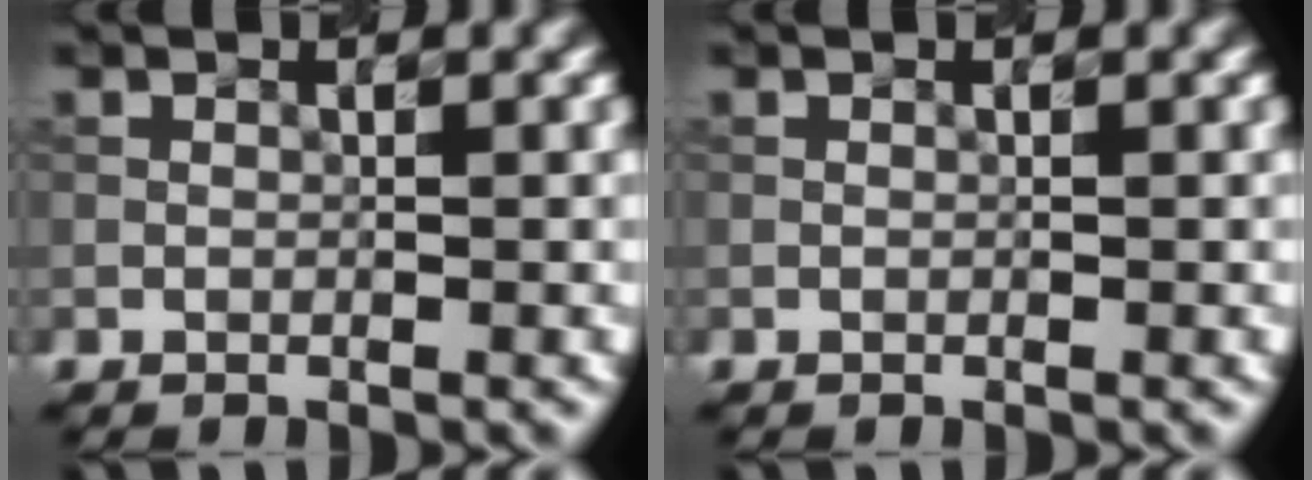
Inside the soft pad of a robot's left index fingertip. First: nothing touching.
{"total": 0.0}